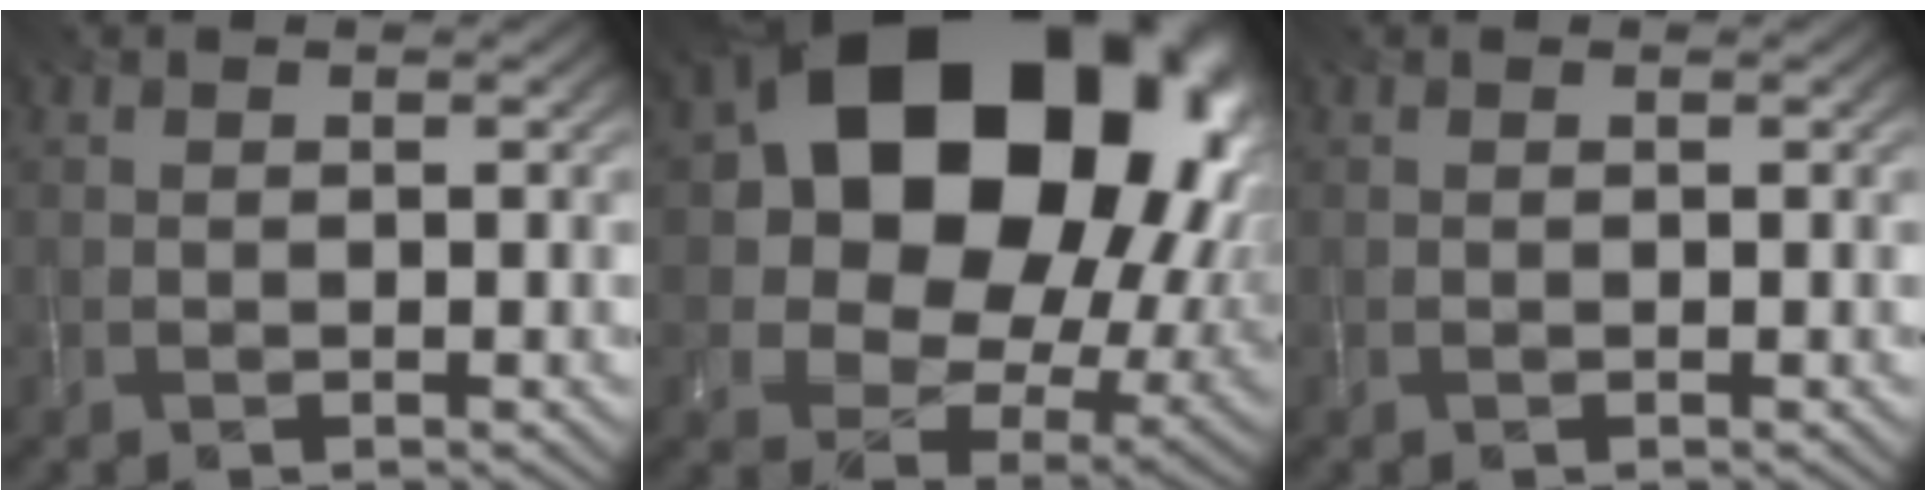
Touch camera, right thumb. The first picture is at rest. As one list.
[{"total": 21.2, "force": [6.0, 15.7, 12.9], "torque": [-0.237, -0.010, 0.151]}, {"total": 0.0}]